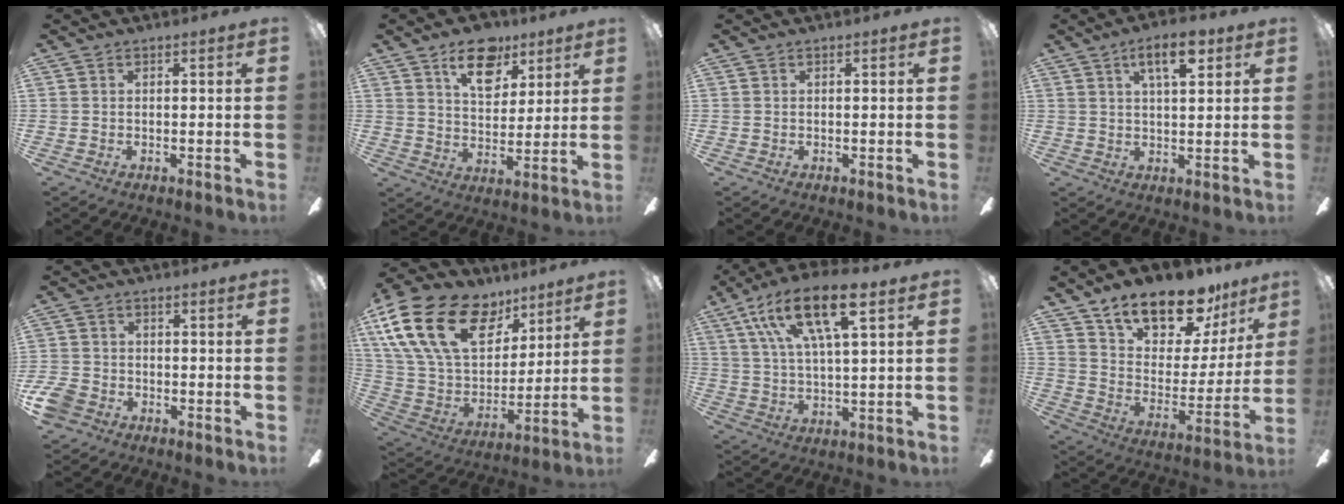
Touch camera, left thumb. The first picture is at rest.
{"total": 12.8, "force": [7.6, 7.5, 7.0], "torque": [-0.090, -0.027, 0.133]}
{"total": 0.0}
{"total": 8.3, "force": [4.3, 3.1, 6.4], "torque": [-0.100, -0.006, 0.070]}
{"total": 5.6, "force": [-3.1, 3.9, 2.4], "torque": [-0.068, 0.013, -0.064]}
{"total": 25.4, "force": [12.6, 15.4, 15.8], "torque": [-0.322, -0.055, 0.227]}
{"total": 17.1, "force": [9.2, 5.8, 13.1], "torque": [-0.245, -0.025, 0.154]}
{"total": 17.4, "force": [14.0, 7.6, 7.1], "torque": [-0.111, -0.101, 0.246]}